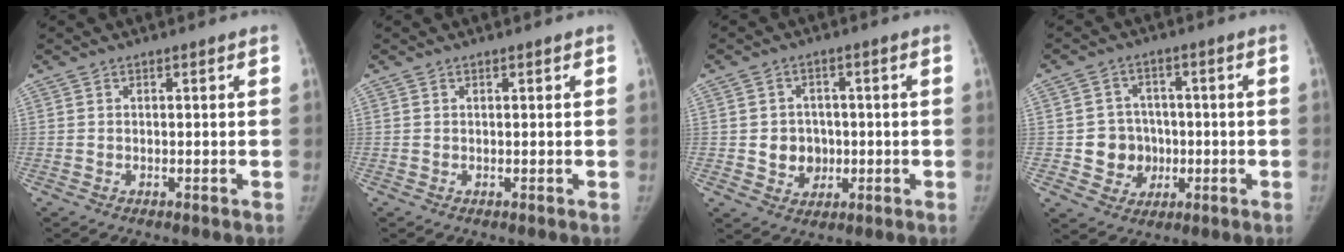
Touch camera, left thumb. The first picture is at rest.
{"total": 0.0}
{"total": 5.9, "force": [-0.6, 5.3, 2.5], "torque": [-0.005, 0.007, -0.003]}
{"total": 7.7, "force": [-0.9, 7.3, 2.3], "torque": [0.006, 0.015, -0.010]}